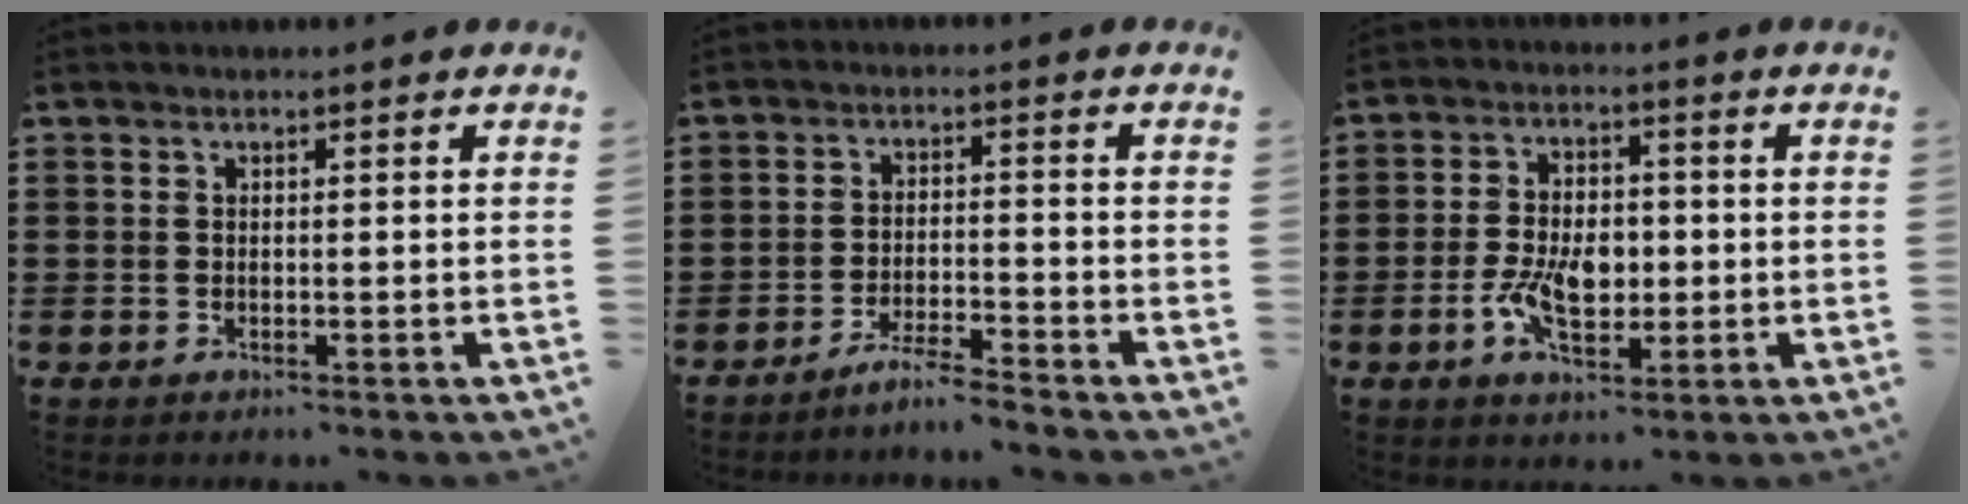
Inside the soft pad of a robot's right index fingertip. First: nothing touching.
{"total": 3.9, "force": [-3.7, -0.2, 1.3], "torque": [-0.029, -0.002, -0.074]}
{"total": 7.6, "force": [-1.4, 4.6, 5.9], "torque": [-0.115, 0.005, -0.028]}